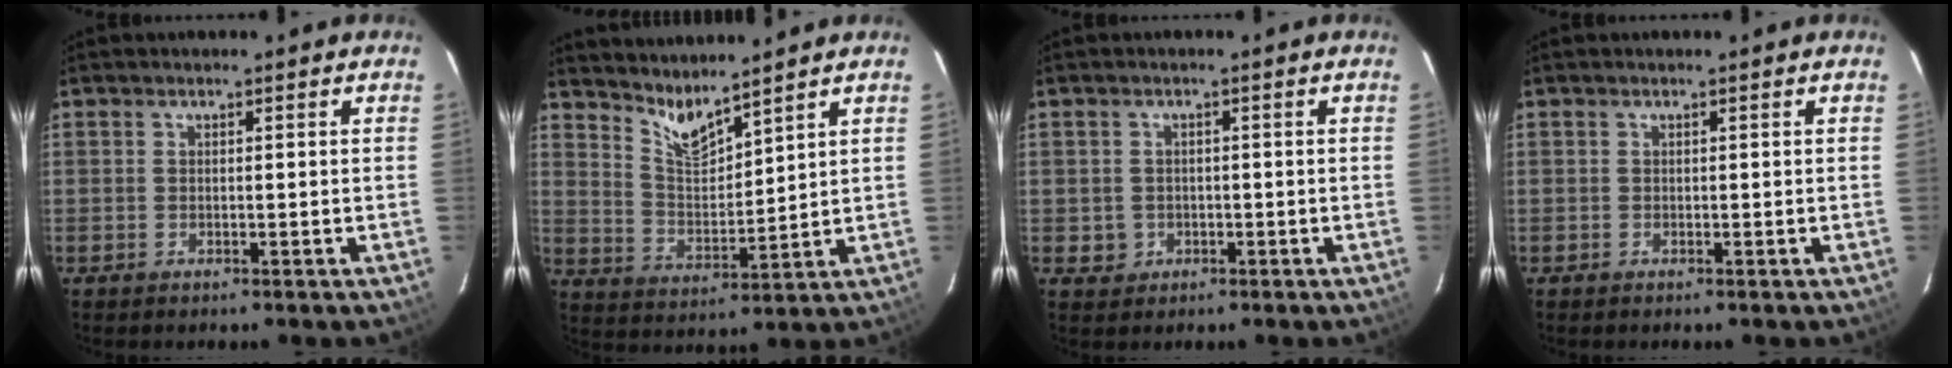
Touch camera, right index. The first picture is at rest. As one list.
[{"total": 6.9, "force": [6.1, 0.9, 3.1], "torque": [-0.058, -0.014, 0.122]}, {"total": 2.6, "force": [-0.6, 2.6, 0.3], "torque": [-0.007, 0.002, -0.003]}, {"total": 0.0}]